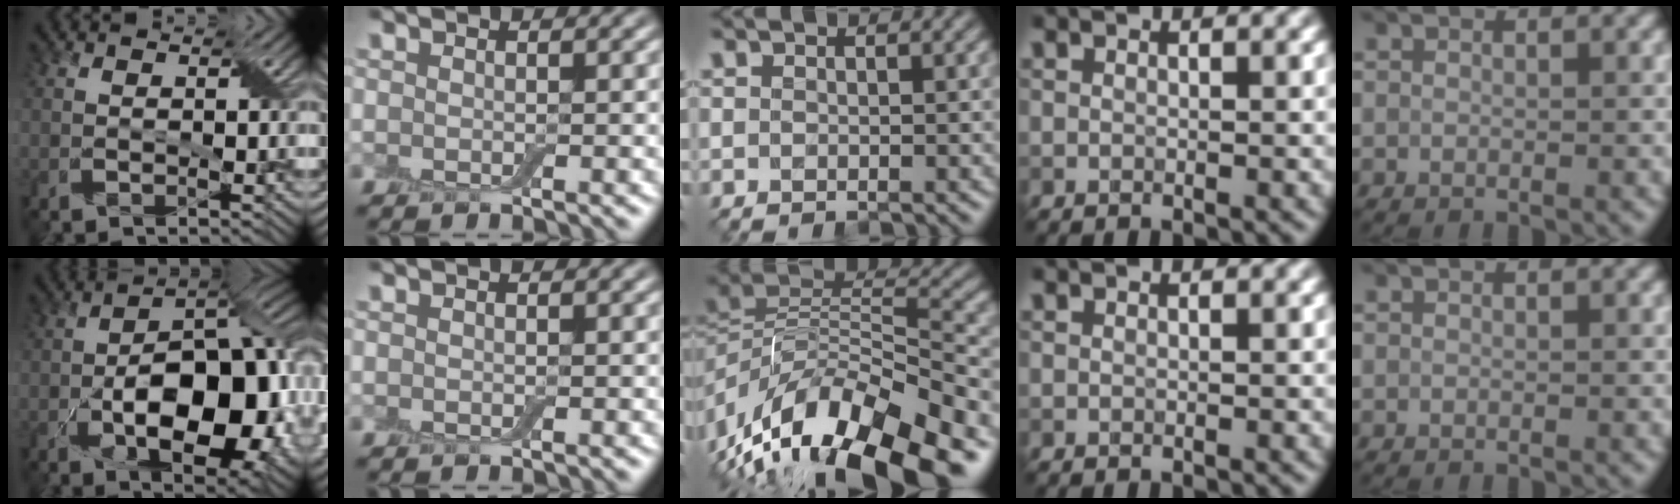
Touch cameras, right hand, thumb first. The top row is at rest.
{"thumb": {"total": 16.1, "force": [-4.3, 8.3, 13.2], "torque": [-0.183, -0.015, -0.064]}, "middle": {"total": 14.4, "force": [-8.7, 5.7, 9.9], "torque": [-0.193, 0.008, -0.147]}}